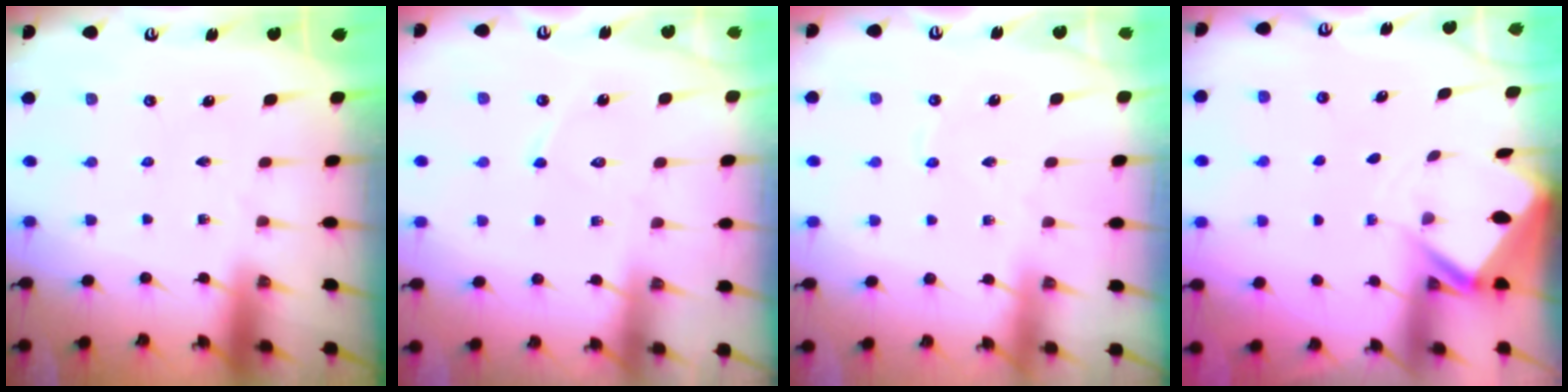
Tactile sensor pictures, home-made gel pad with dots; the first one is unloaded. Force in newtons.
{"total": 5.4, "press": 5.4, "slide": 0.5}
{"total": 1.5, "press": 1.4, "slide": 0.2}
{"total": 3.3, "press": 3.3, "slide": 0.3}